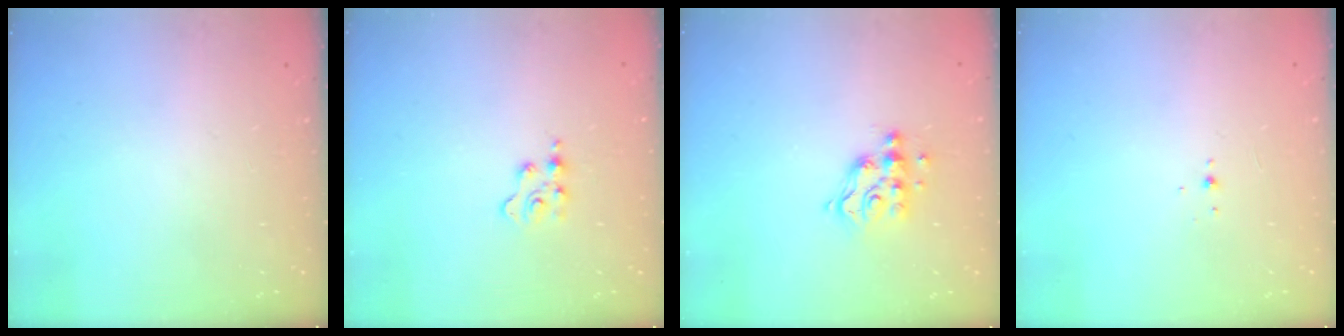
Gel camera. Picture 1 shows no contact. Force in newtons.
{"total": 2.9, "press": 2.9, "slide": 0.4}
{"total": 9.6, "press": 9.6, "slide": 0.7}
{"total": 2.1, "press": 1.9, "slide": 0.8}